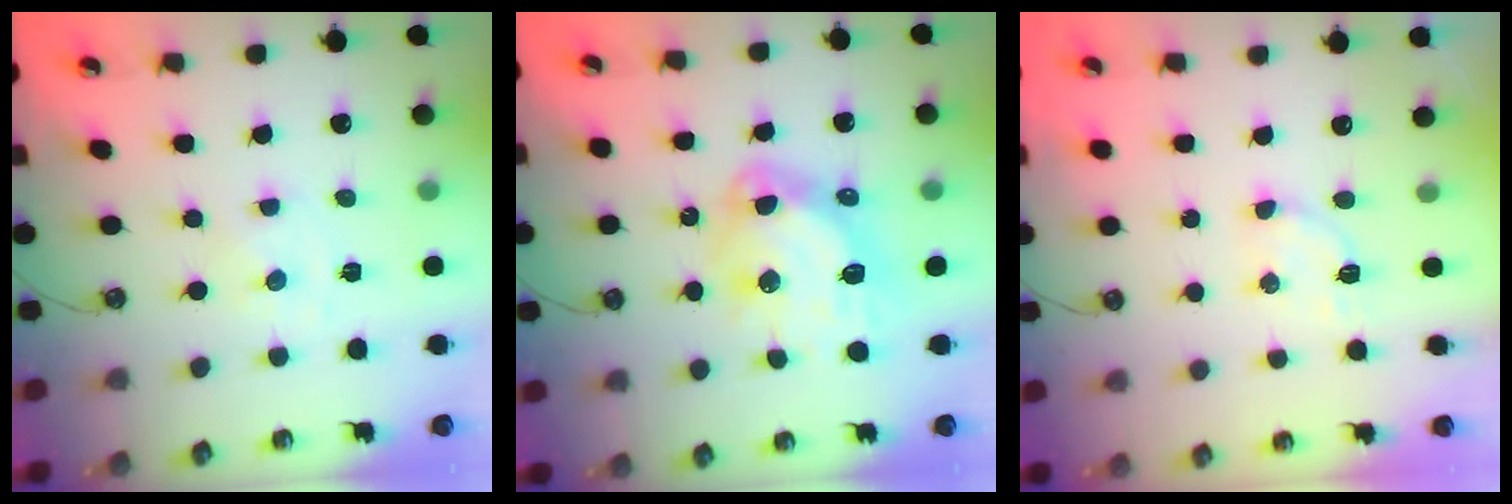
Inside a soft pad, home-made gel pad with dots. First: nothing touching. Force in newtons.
{"total": 15.7, "press": 15.6, "slide": 1.6}
{"total": 5.5, "press": 5.4, "slide": 1.3}